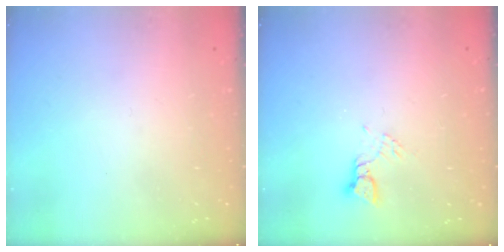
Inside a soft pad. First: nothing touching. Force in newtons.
{"total": 2.7, "press": 2.7, "slide": 0.2}